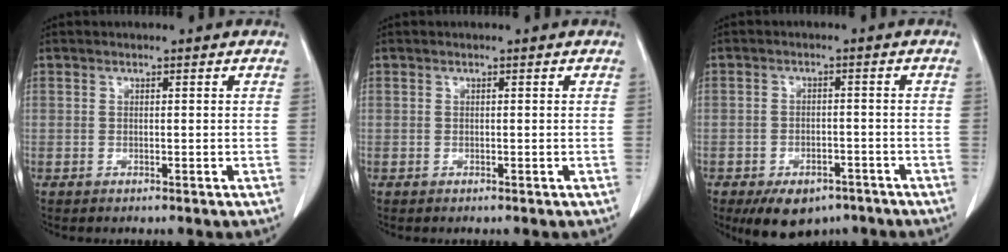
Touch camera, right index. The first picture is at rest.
{"total": 0.0}
{"total": 8.1, "force": [-5.8, 4.4, 3.5], "torque": [-0.046, 0.002, -0.082]}